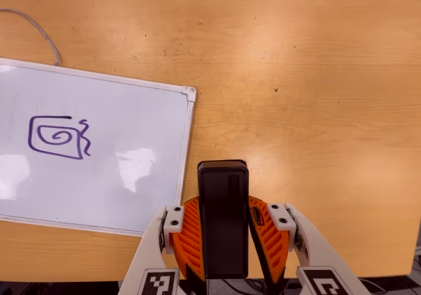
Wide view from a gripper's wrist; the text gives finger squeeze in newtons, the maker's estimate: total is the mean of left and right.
{"total": 6.1, "left": 4.8, "right": 7.5}